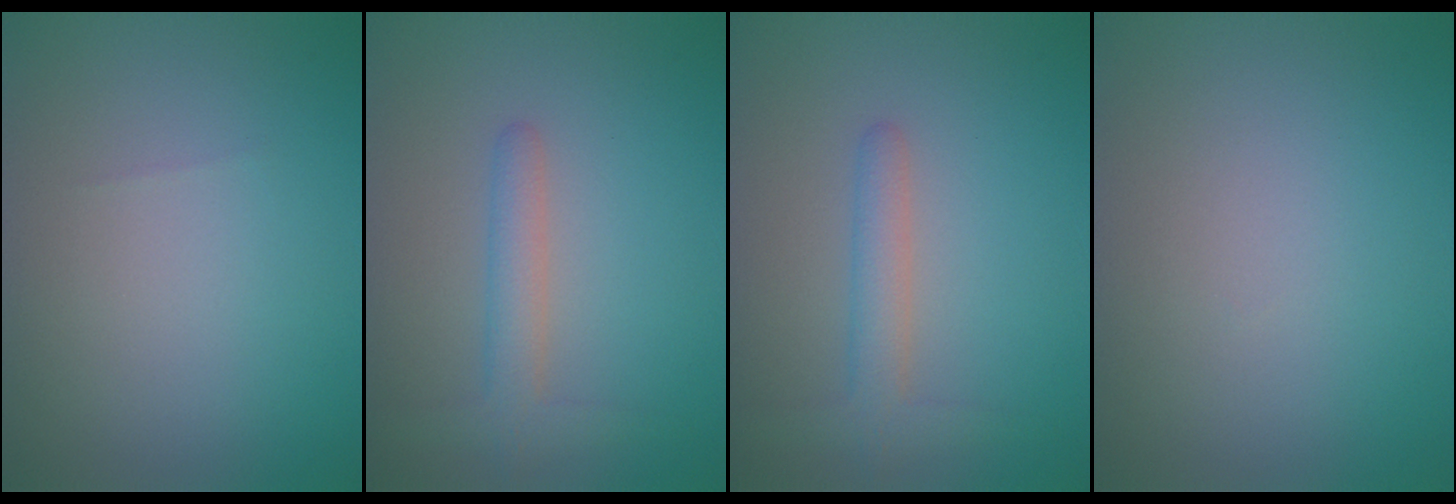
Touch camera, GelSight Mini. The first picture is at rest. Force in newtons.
{"total": 2.6, "press": 2.6, "slide": 0.1}
{"total": 2.6, "press": 2.6, "slide": 0.1}
{"total": 0.0}